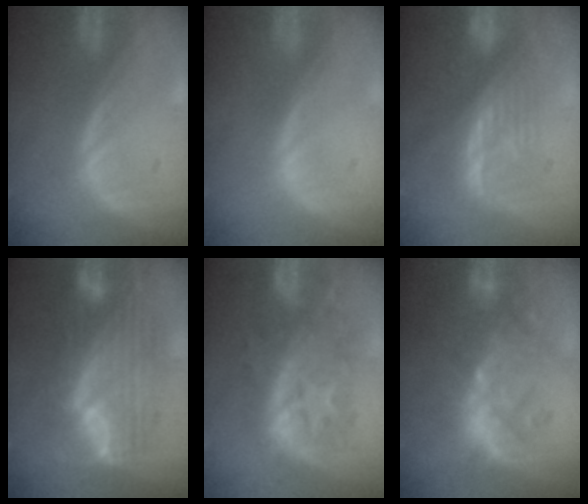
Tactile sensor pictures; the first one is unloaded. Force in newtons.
{"total": 0.0}
{"total": 8.1, "press": 7.3, "slide": 3.3}
{"total": 11.8, "press": 11.7, "slide": 1.1}
{"total": 9.3, "press": 9.3, "slide": 0.4}
{"total": 9.4, "press": 9.2, "slide": 1.9}